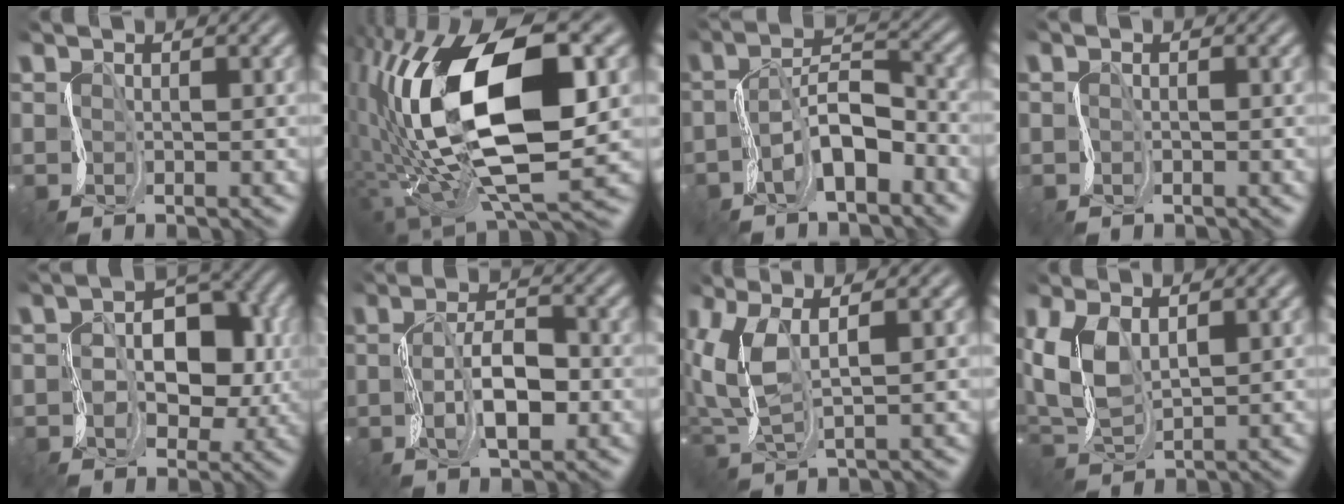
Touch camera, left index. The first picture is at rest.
{"total": 15.1, "force": [1.2, 7.4, 13.1], "torque": [-0.277, 0.001, 0.021]}
{"total": 3.7, "force": [-2.6, 1.3, 2.3], "torque": [-0.062, 0.018, -0.051]}
{"total": 0.6, "force": [0.0, -0.1, -0.6], "torque": [-0.001, 0.002, -0.009]}
{"total": 5.3, "force": [0.5, 3.8, 3.6], "torque": [-0.065, 0.018, 0.003]}
{"total": 3.1, "force": [-0.4, 1.2, 2.8], "torque": [-0.074, 0.006, -0.005]}
{"total": 3.2, "force": [1.7, 0.9, 2.5], "torque": [-0.101, 0.009, 0.040]}
{"total": 3.7, "force": [1.9, 1.8, 2.6], "torque": [-0.104, 0.011, 0.035]}